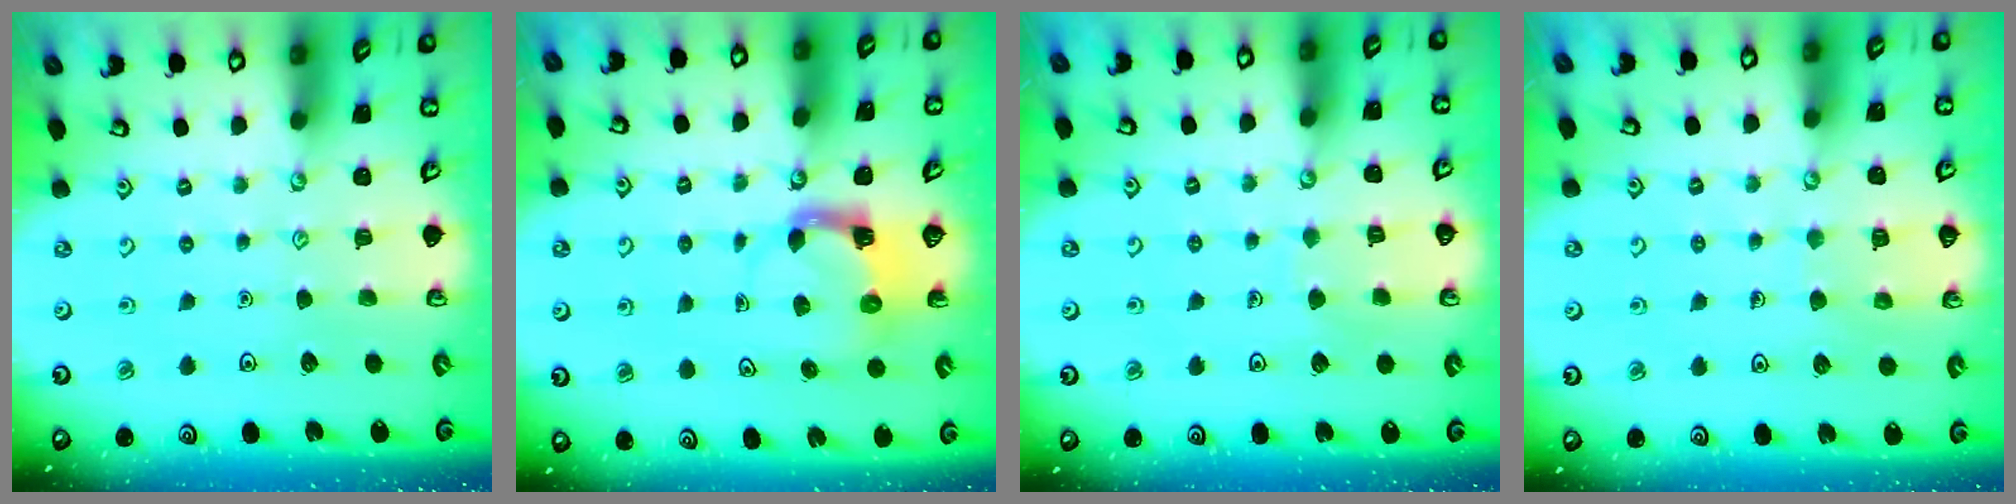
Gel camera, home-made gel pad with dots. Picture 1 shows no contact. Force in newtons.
{"total": 3.9, "press": 3.9, "slide": 0.7}
{"total": 4.5, "press": 4.5, "slide": 0.3}
{"total": 6.5, "press": 6.4, "slide": 0.5}